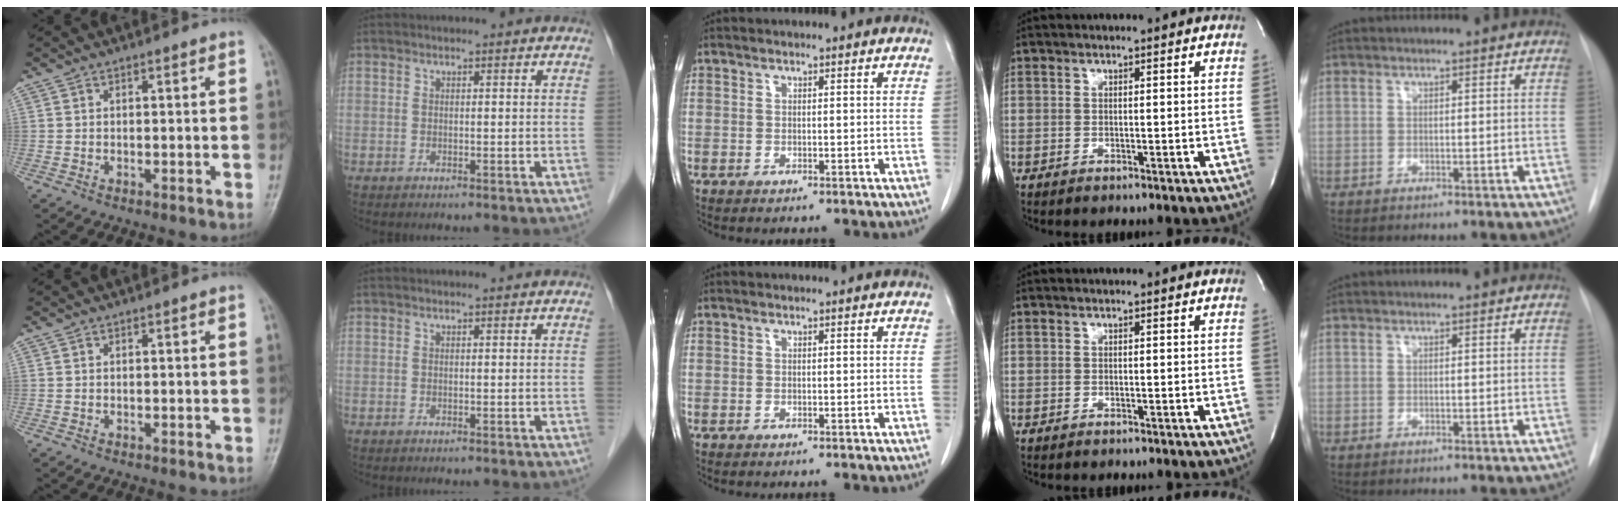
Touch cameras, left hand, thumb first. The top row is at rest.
{}